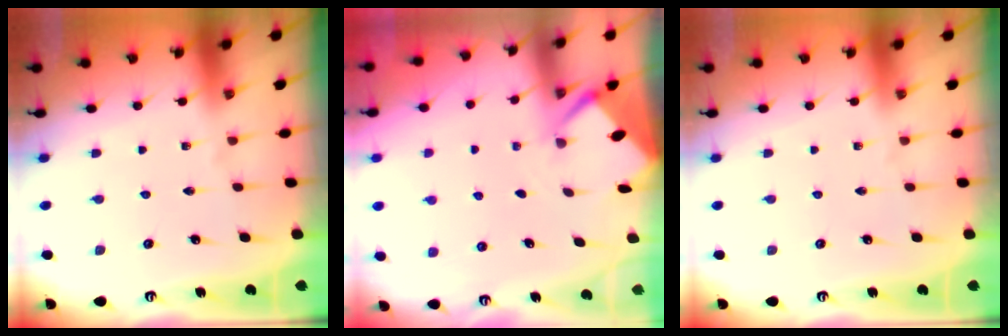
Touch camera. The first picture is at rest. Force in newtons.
{"total": 2.6, "press": 2.6, "slide": 0.4}
{"total": 0.0}